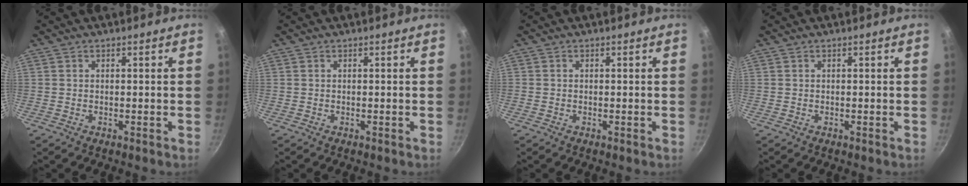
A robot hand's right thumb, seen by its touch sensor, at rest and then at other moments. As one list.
[{"total": 0.0}, {"total": 0.0}, {"total": 0.0}]